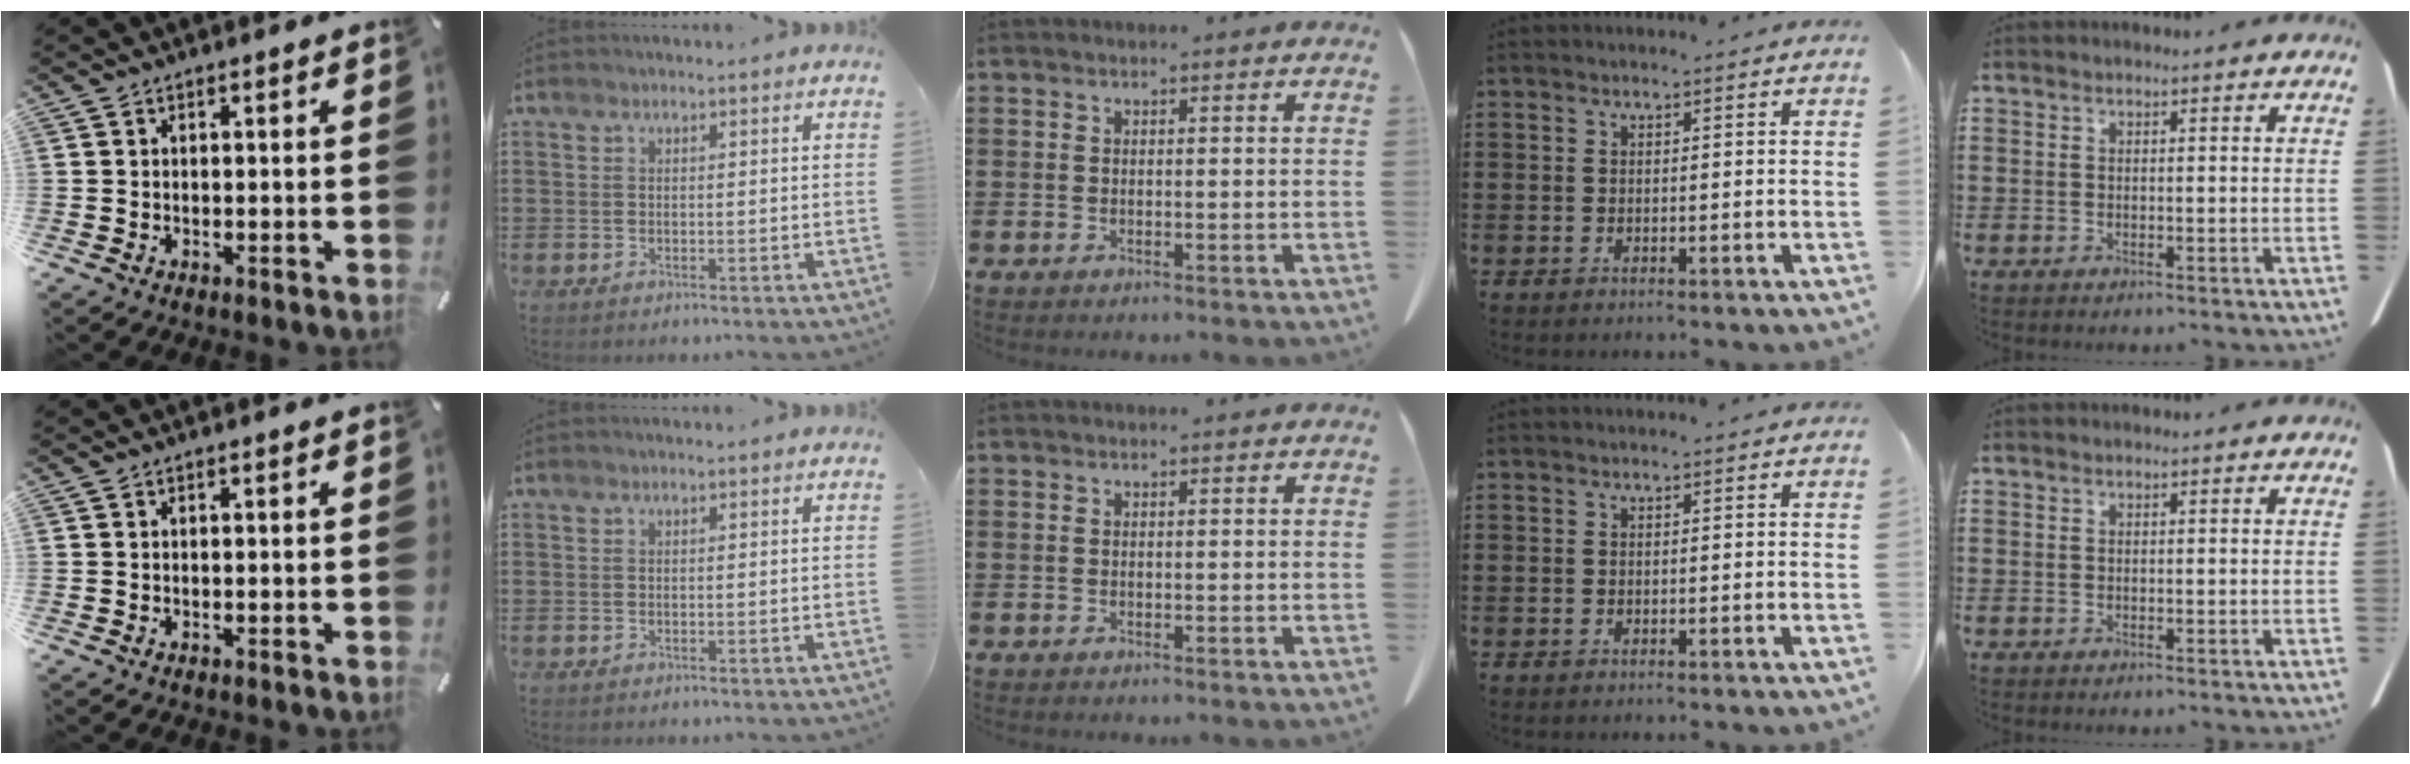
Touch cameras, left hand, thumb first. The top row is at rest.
{}